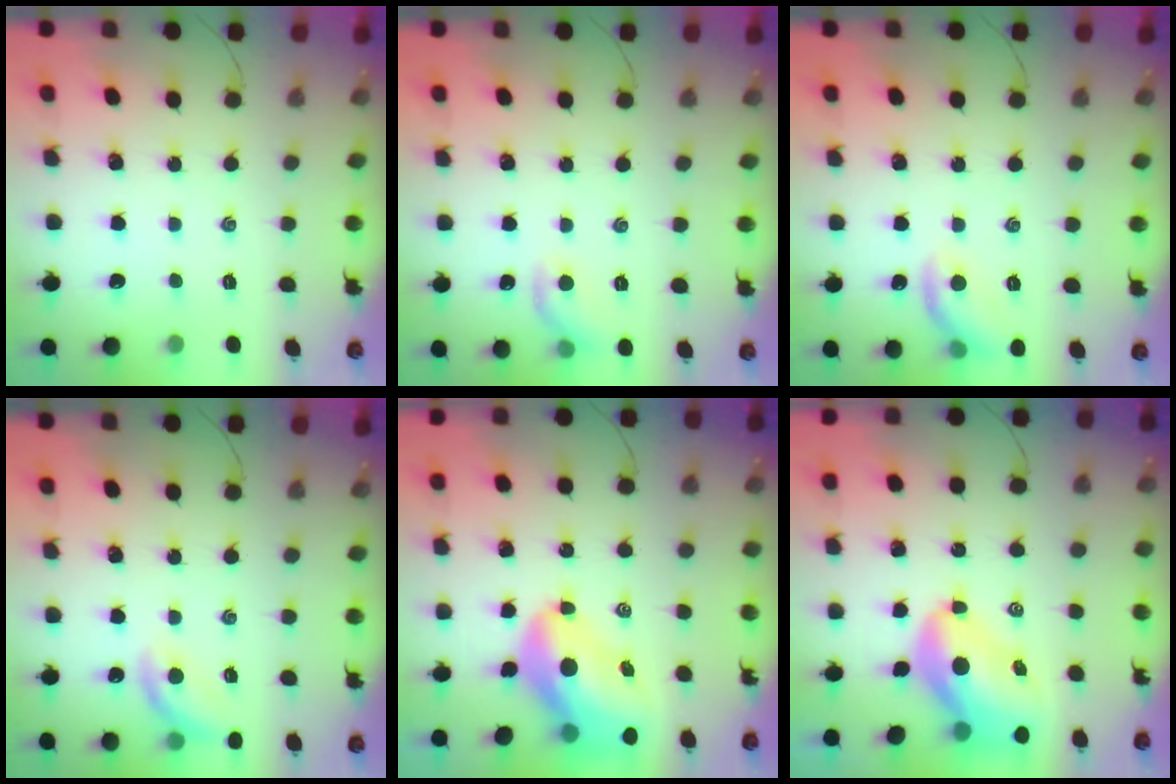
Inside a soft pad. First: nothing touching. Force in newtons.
{"total": 7.4, "press": 7.3, "slide": 1.0}
{"total": 9.8, "press": 9.8, "slide": 0.2}
{"total": 11.0, "press": 10.8, "slide": 2.3}
{"total": 12.9, "press": 12.2, "slide": 4.0}
{"total": 10.6, "press": 10.2, "slide": 3.0}